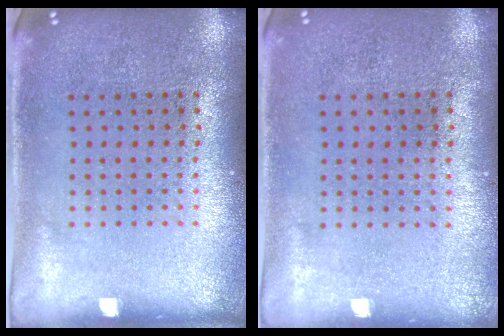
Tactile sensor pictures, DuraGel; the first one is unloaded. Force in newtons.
{"total": 0.0}